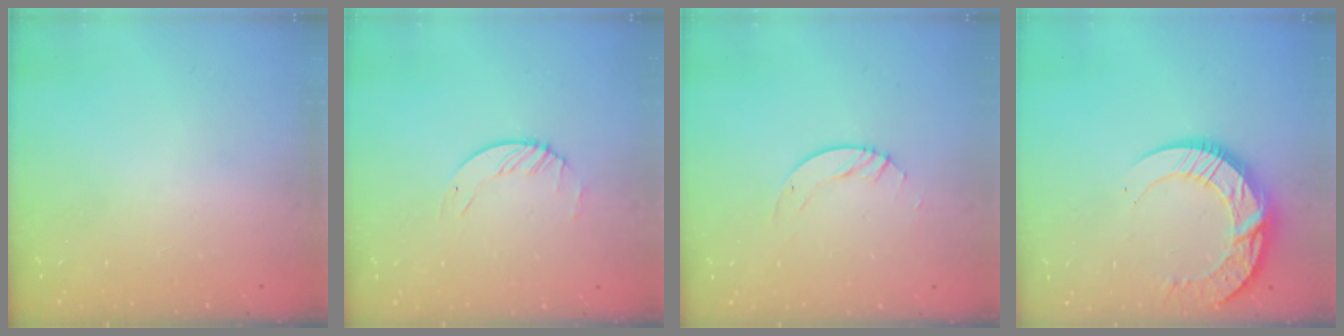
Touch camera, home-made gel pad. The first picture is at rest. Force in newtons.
{"total": 1.6, "press": 1.6, "slide": 0.2}
{"total": 4.5, "press": 4.5, "slide": 0.4}
{"total": 14.6, "press": 14.6, "slide": 1.2}